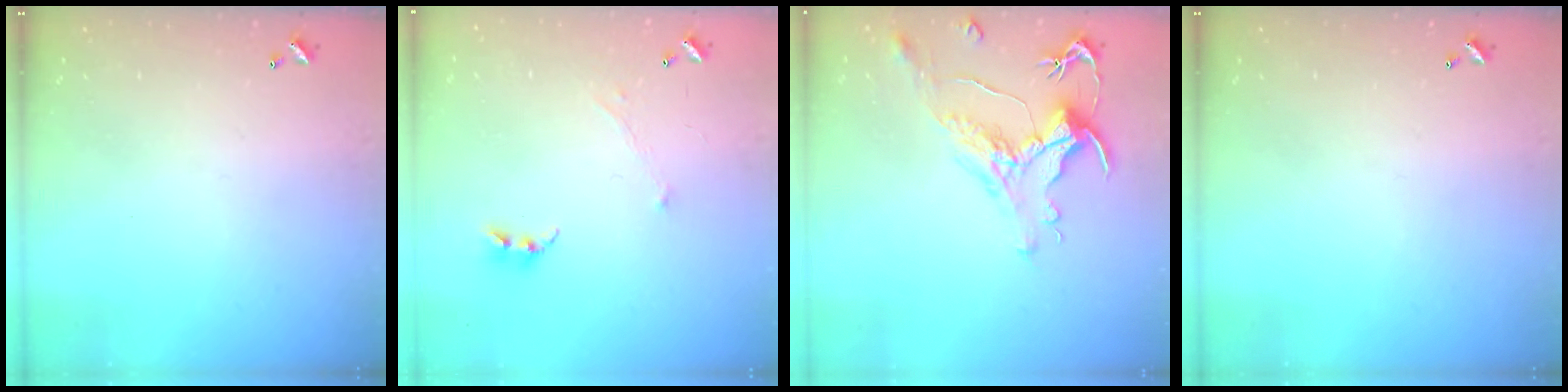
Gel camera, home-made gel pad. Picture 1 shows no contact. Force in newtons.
{"total": 0.7, "press": 0.0, "slide": 0.7}
{"total": 1.7, "press": 1.1, "slide": 1.3}
{"total": 0.0}